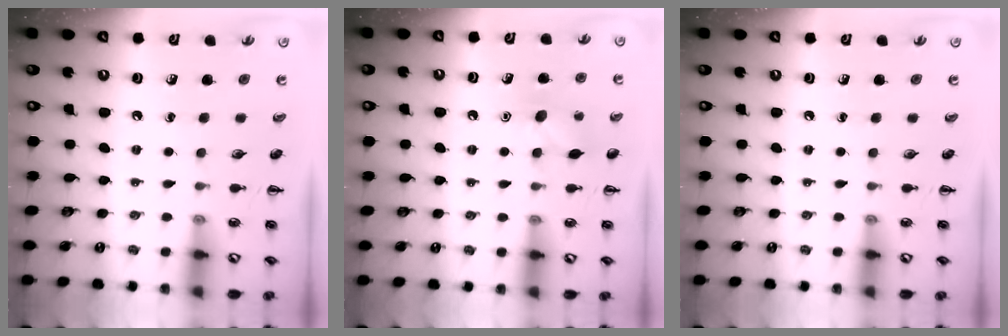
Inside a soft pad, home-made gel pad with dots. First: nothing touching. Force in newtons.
{"total": 7.5, "press": 7.3, "slide": 1.8}
{"total": 0.0}